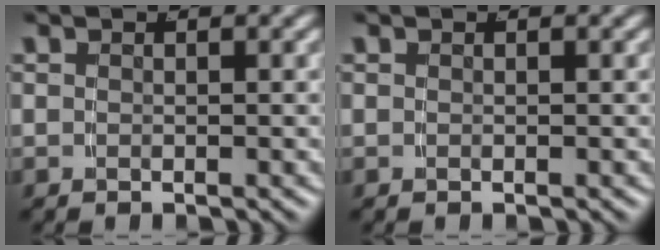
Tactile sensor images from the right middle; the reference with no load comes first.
{"total": 0.0}